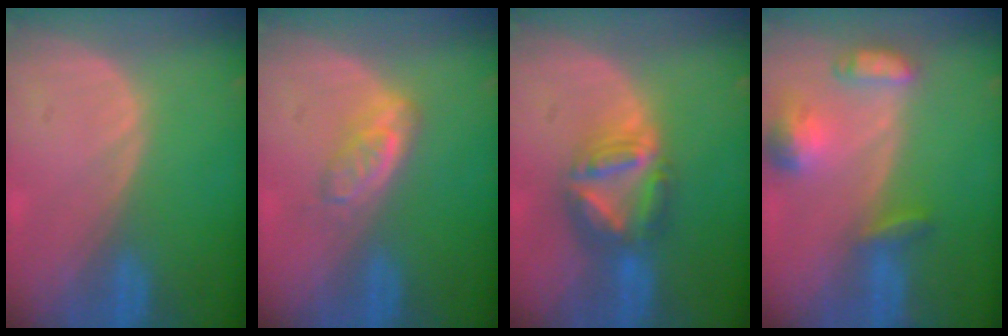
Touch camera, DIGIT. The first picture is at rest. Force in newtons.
{"total": 3.9, "press": 3.8, "slide": 0.8}
{"total": 7.7, "press": 6.6, "slide": 4.0}
{"total": 6.5, "press": 6.3, "slide": 1.8}